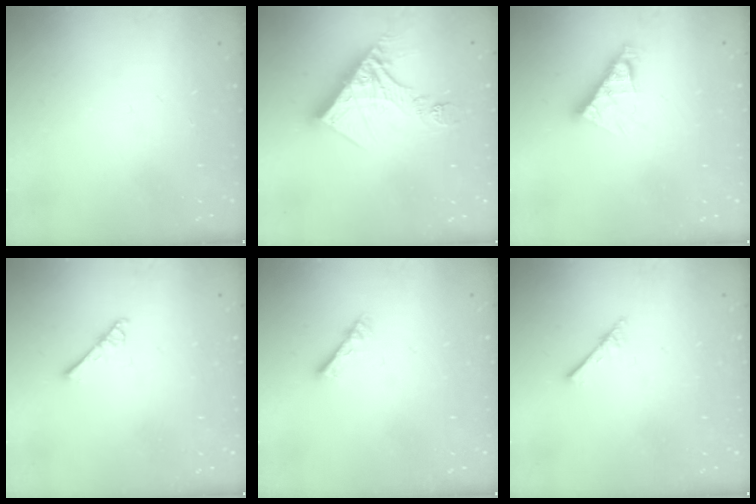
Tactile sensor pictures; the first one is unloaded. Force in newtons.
{"total": 13.4, "press": 13.4, "slide": 1.1}
{"total": 8.2, "press": 8.2, "slide": 0.8}
{"total": 3.4, "press": 3.3, "slide": 0.3}
{"total": 2.8, "press": 2.8, "slide": 0.4}
{"total": 2.3, "press": 2.2, "slide": 0.2}